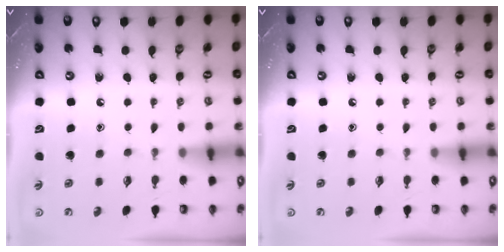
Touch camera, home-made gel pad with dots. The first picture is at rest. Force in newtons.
{"total": 0.0}